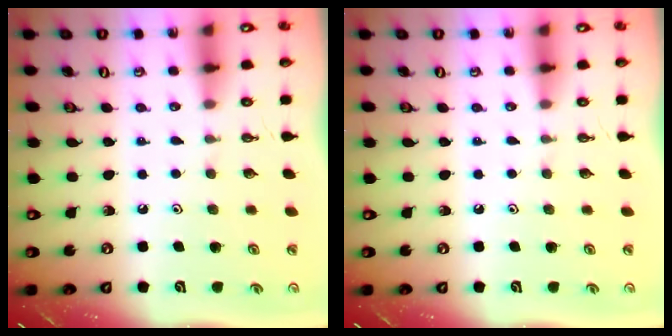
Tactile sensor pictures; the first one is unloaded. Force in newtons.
{"total": 0.0}